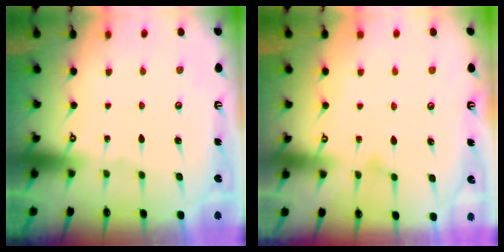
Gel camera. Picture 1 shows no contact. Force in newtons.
{"total": 8.0, "press": 8.0, "slide": 0.4}